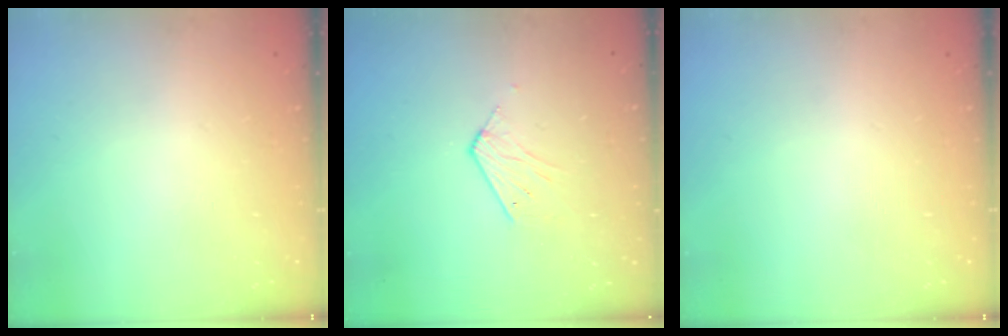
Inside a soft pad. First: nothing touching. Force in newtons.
{"total": 4.7, "press": 4.7, "slide": 0.4}
{"total": 0.0}